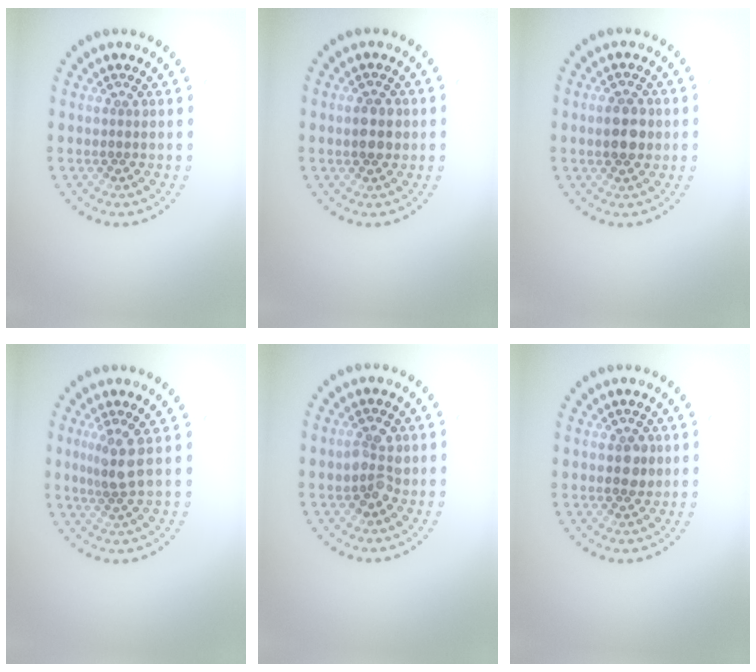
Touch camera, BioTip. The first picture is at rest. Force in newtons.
{"total": 2.8, "press": 2.8, "slide": 0.1}
{"total": 3.7, "press": 3.7, "slide": 0.1}
{"total": 2.5, "press": 1.8, "slide": 1.7}
{"total": 2.4, "press": 2.4, "slide": 0.1}
{"total": 1.8, "press": 1.8, "slide": 0.1}